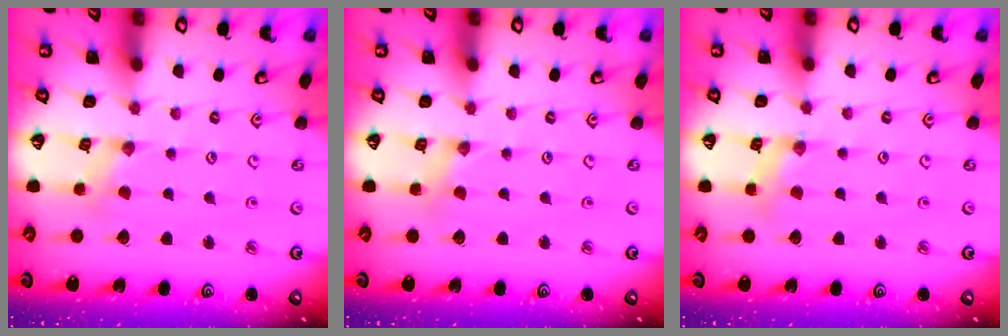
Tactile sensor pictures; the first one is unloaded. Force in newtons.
{"total": 0.0}
{"total": 2.6, "press": 2.6, "slide": 0.3}